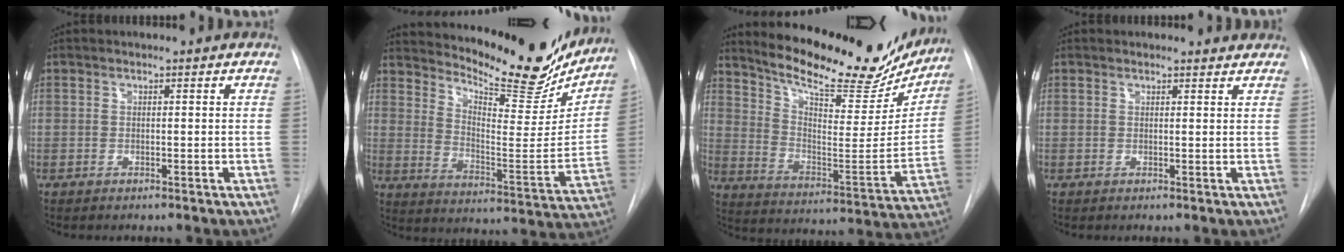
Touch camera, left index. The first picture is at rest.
{"total": 20.4, "force": [18.1, 4.9, 8.0], "torque": [-0.119, -0.063, 0.245]}
{"total": 23.4, "force": [20.0, 6.4, 10.3], "torque": [-0.158, -0.042, 0.277]}
{"total": 2.3, "force": [2.2, 0.6, 0.0], "torque": [-0.006, -0.004, 0.014]}